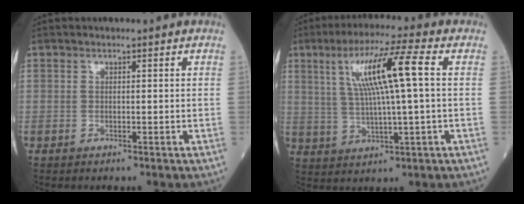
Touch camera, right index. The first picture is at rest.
{"total": 10.8, "force": [2.6, -0.1, 10.5], "torque": [-0.196, 0.016, 0.048]}